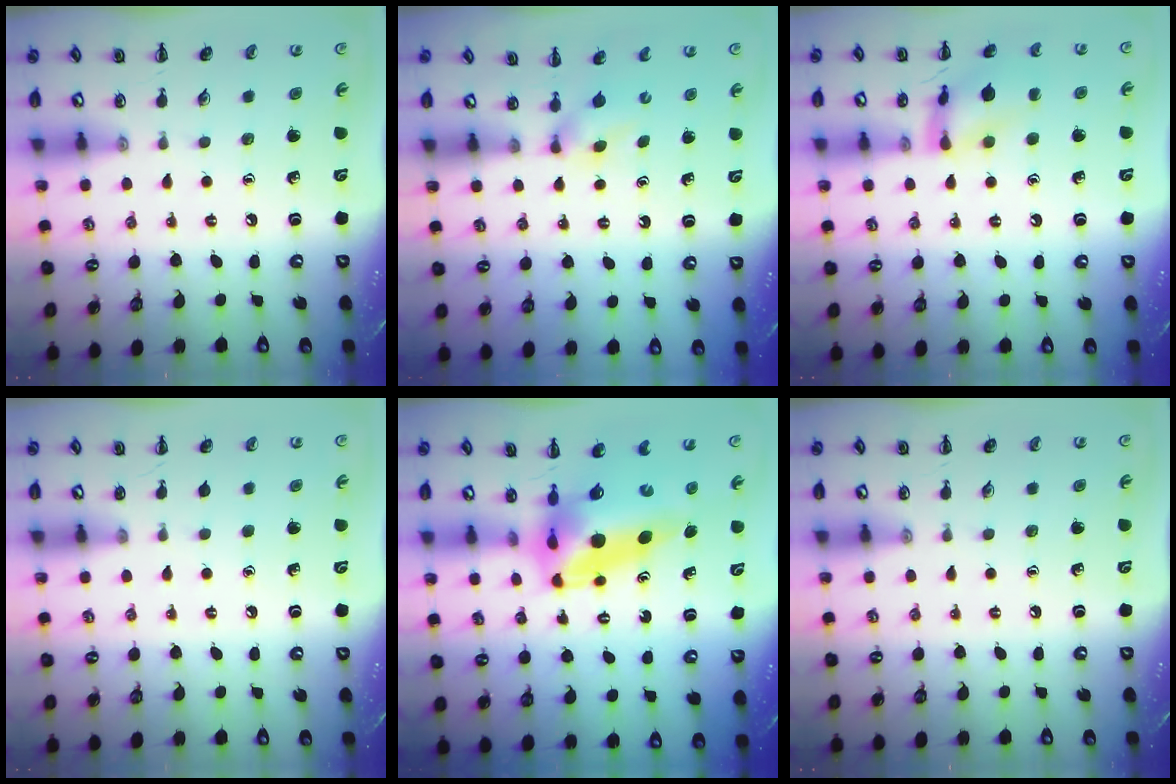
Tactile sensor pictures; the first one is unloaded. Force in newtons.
{"total": 2.9, "press": 2.8, "slide": 0.9}
{"total": 11.8, "press": 11.8, "slide": 1.0}
{"total": 0.0}
{"total": 8.9, "press": 8.5, "slide": 2.5}
{"total": 0.0}